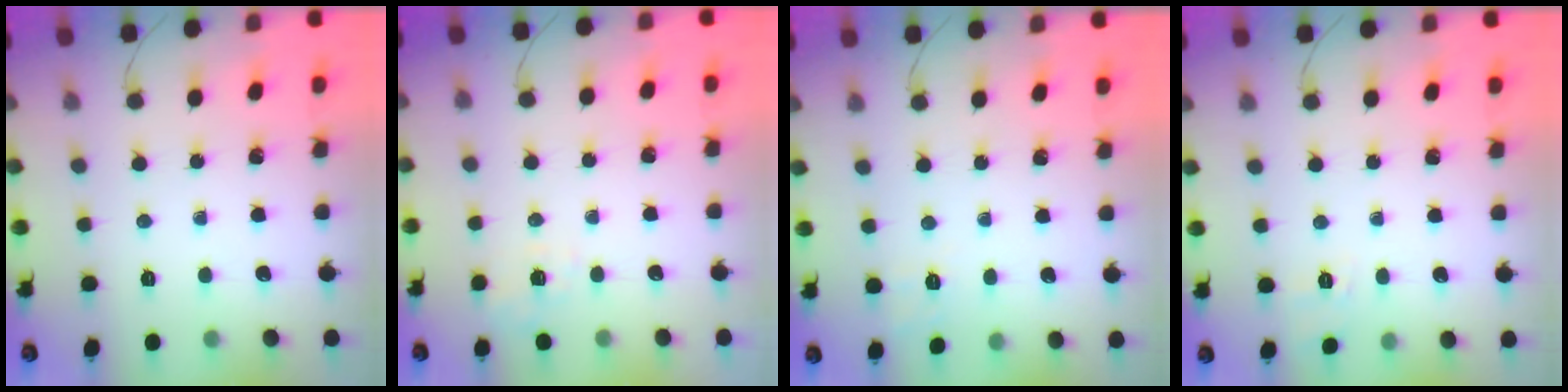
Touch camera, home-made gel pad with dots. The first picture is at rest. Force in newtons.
{"total": 2.5, "press": 1.8, "slide": 1.7}
{"total": 2.8, "press": 2.3, "slide": 1.7}
{"total": 2.8, "press": 2.2, "slide": 1.8}